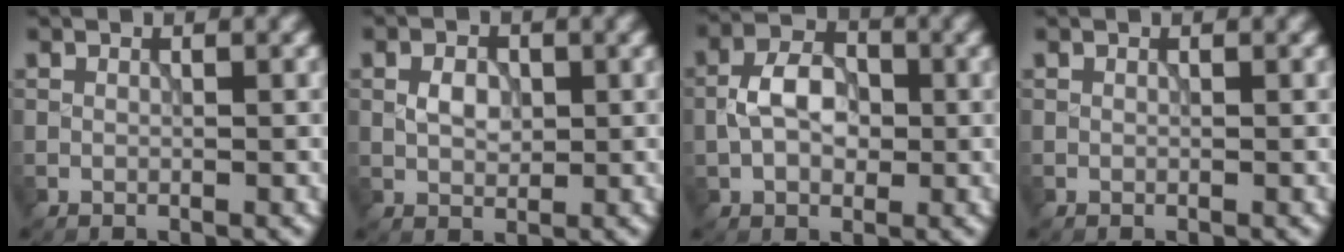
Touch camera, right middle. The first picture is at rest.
{"total": 2.1, "force": [0.3, 1.5, 1.4], "torque": [-0.028, 0.003, 0.004]}
{"total": 4.5, "force": [-0.3, 3.1, 3.2], "torque": [-0.057, 0.009, -0.009]}
{"total": 0.0}